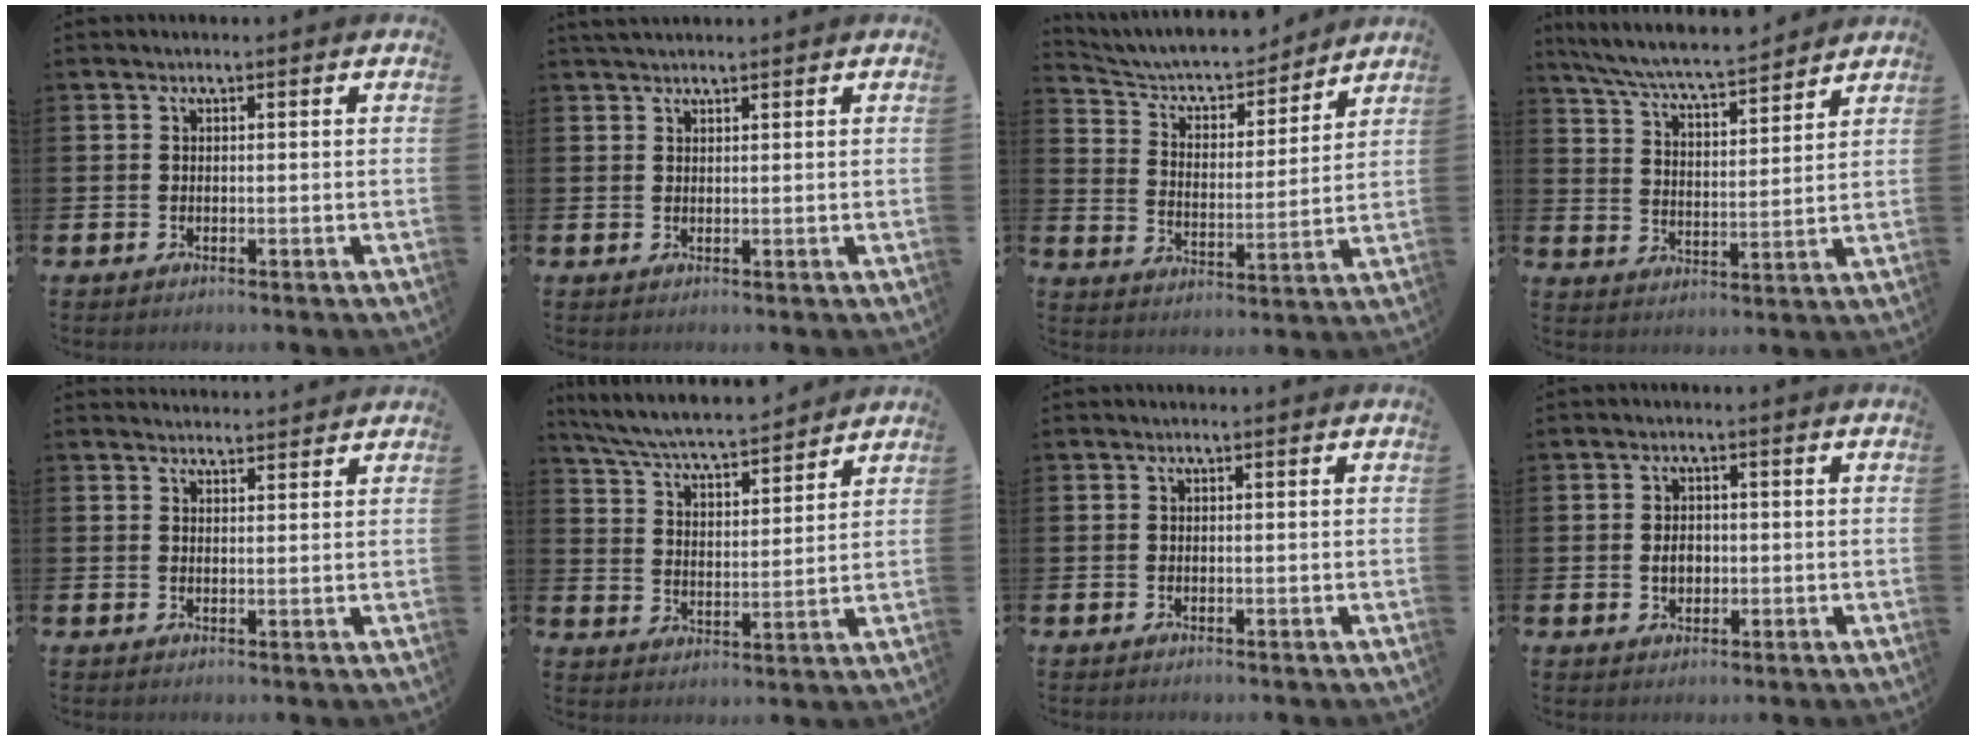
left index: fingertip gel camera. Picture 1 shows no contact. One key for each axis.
{"total": 1.7, "fx": 1.6, "fy": 0.4, "fz": 0.4, "tx": 0.000, "ty": -0.001, "tz": 0.027}
{"total": 6.8, "fx": 6.4, "fy": 1.9, "fz": 1.3, "tx": -0.060, "ty": -0.049, "tz": 0.107}
{"total": 7.3, "fx": 6.9, "fy": 0.4, "fz": 2.1, "tx": -0.073, "ty": -0.044, "tz": 0.123}
{"total": 2.5, "fx": 2.5, "fy": 0.3, "fz": -0.1, "tx": 0.004, "ty": -0.015, "tz": 0.044}
{"total": 6.9, "fx": 6.6, "fy": 0.6, "fz": 1.8, "tx": -0.067, "ty": -0.047, "tz": 0.116}
{"total": 0.0}
{"total": 2.4, "fx": -0.1, "fy": 1.8, "fz": 1.6, "tx": -0.016, "ty": 0.001, "tz": -0.008}